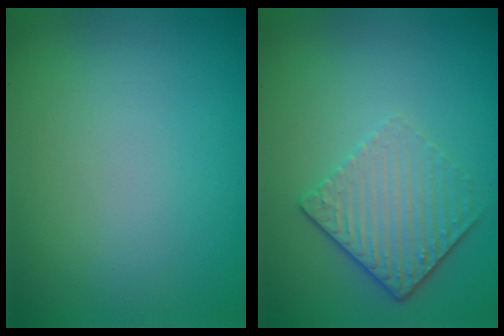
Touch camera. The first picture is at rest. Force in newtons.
{"total": 4.4, "press": 3.0, "slide": 3.1}